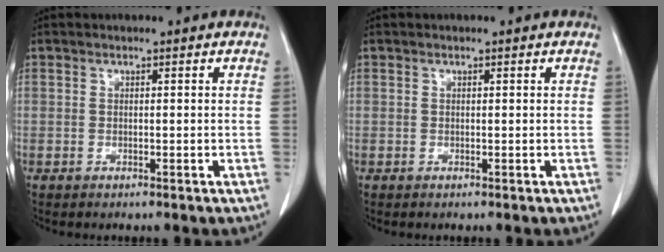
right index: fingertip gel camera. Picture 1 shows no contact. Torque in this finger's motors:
{"motor_torque": [-0.04, -0.02, 0.00, 0.01]}